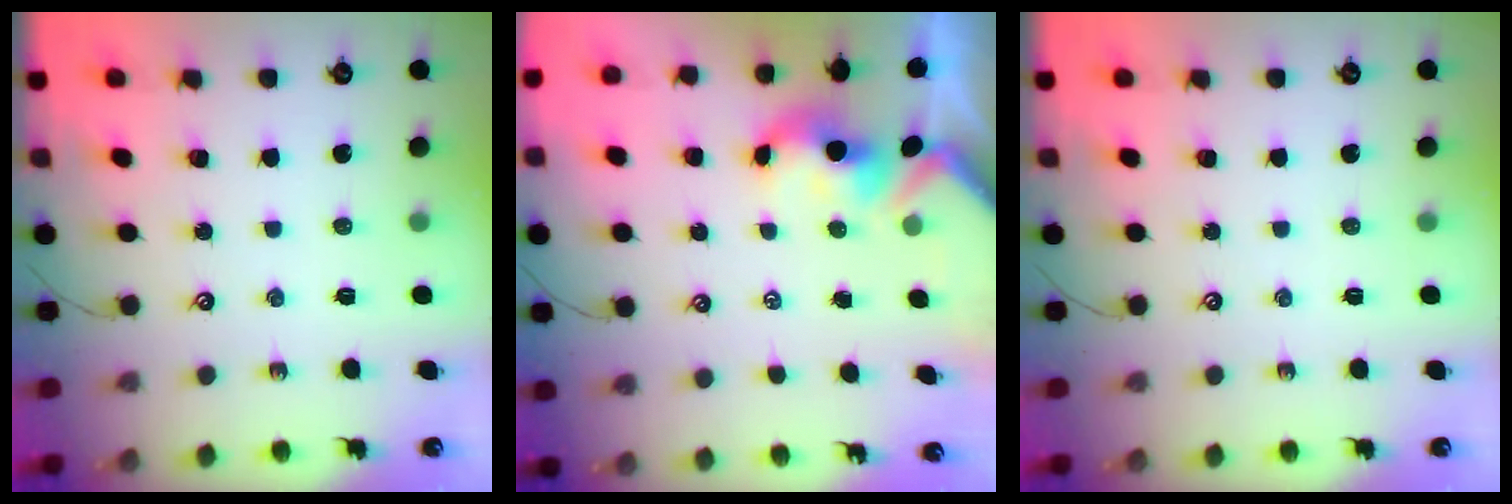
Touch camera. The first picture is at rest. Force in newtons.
{"total": 1.7, "press": 1.5, "slide": 0.8}
{"total": 0.0}